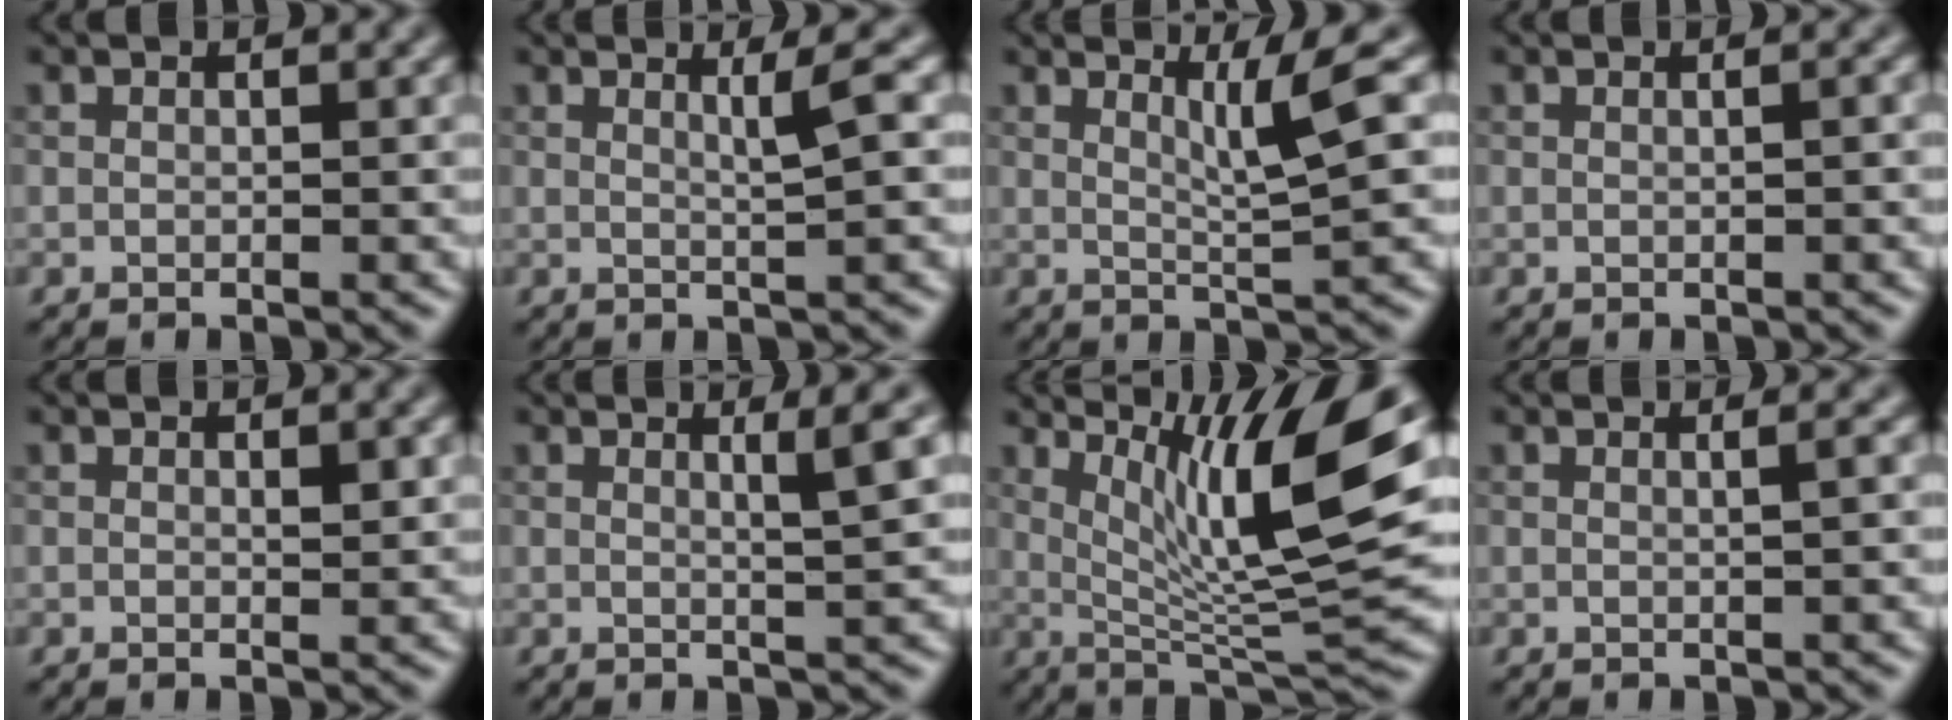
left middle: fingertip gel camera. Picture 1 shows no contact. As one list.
[{"total": 2.3, "force": [0.8, 0.4, 2.1], "torque": [-0.029, 0.003, 0.009]}, {"total": 3.6, "force": [1.4, 0.2, 3.2], "torque": [-0.051, -0.002, 0.029]}, {"total": 1.1, "force": [0.2, 0.4, 1.0], "torque": [-0.010, 0.002, -0.008]}, {"total": 0.9, "force": [0.3, 0.3, 0.8], "torque": [-0.012, -0.003, 0.006]}, {"total": 3.2, "force": [1.3, 0.6, 2.9], "torque": [-0.028, 0.007, 0.015]}, {"total": 11.5, "force": [4.0, 2.0, 10.6], "torque": [-0.168, -0.007, 0.076]}, {"total": 1.9, "force": [0.5, 0.8, 1.6], "torque": [-0.013, 0.002, -0.012]}]